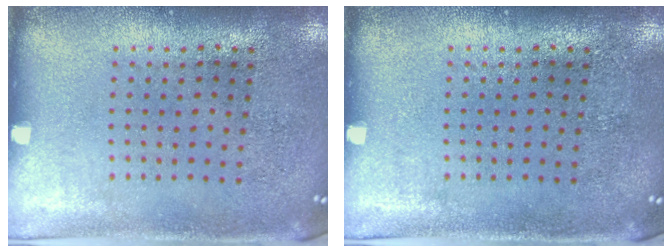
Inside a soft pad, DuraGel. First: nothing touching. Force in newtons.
{"total": 0.0}